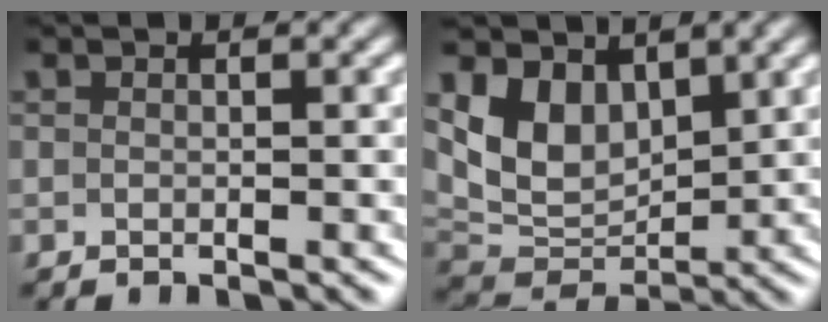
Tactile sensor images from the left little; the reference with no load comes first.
{"total": 8.8, "force": [1.0, 7.1, 5.1], "torque": [-0.121, -0.031, 0.032]}